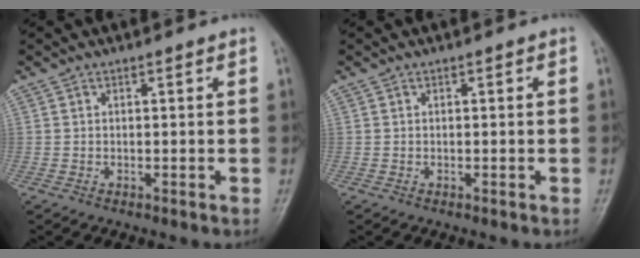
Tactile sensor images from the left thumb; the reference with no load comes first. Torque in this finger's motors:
{"motor_torque": [0.00, 0.01, -0.07, -0.11, 0.00]}